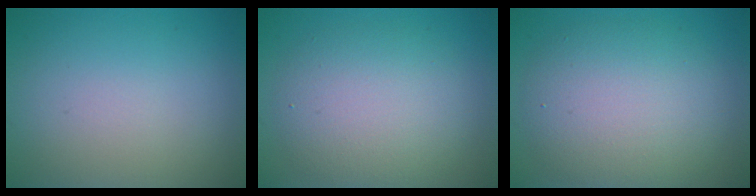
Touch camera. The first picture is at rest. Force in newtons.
{"total": 5.6, "press": 5.6, "slide": 0.3}
{"total": 6.9, "press": 6.9, "slide": 0.5}